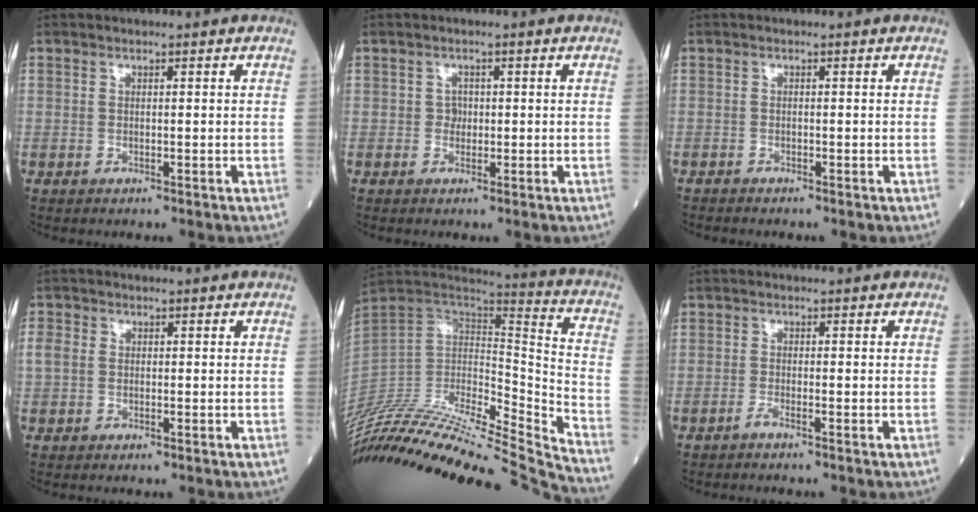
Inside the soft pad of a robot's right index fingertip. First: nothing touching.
{"total": 1.3, "force": [0.0, 1.1, 0.6], "torque": [-0.006, 0.004, -0.002]}
{"total": 0.9, "force": [-0.9, 0.0, 0.1], "torque": [-0.006, -0.002, -0.018]}
{"total": 2.1, "force": [0.1, 1.7, 1.3], "torque": [-0.040, 0.009, -0.003]}
{"total": 38.2, "force": [-35.7, 0.5, 13.5], "torque": [-0.225, -0.061, -0.549]}
{"total": 1.0, "force": [-0.8, -0.2, 0.6], "torque": [-0.007, 0.000, -0.018]}